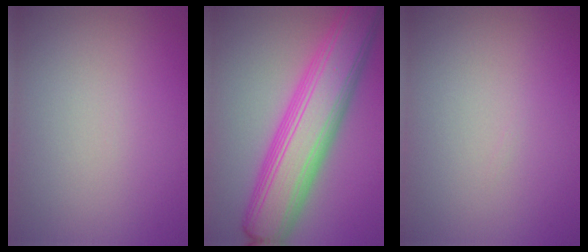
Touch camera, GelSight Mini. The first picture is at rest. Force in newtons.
{"total": 10.0, "press": 10.0, "slide": 0.2}
{"total": 0.0}